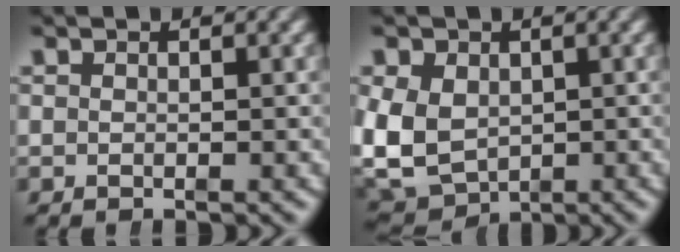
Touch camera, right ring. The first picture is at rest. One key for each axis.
{"total": 10.6, "fx": -1.9, "fy": 9.4, "fz": 4.6, "tx": -0.146, "ty": -0.057, "tz": -0.013}